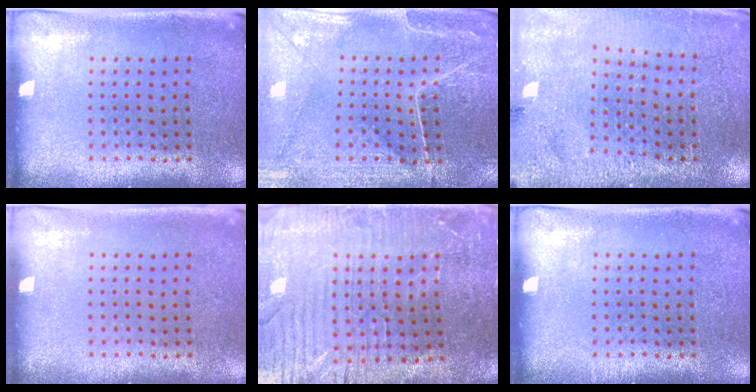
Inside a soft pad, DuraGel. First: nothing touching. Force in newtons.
{"total": 1.1, "press": 1.0, "slide": 0.4}
{"total": 2.8, "press": 2.8, "slide": 0.1}
{"total": 0.0}
{"total": 3.1, "press": 3.1, "slide": 0.6}
{"total": 0.0}